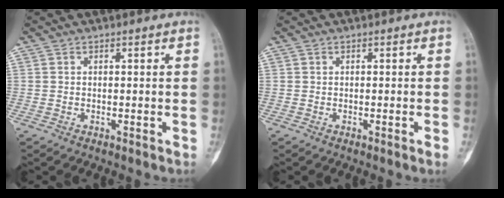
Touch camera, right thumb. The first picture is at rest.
{"total": 0.6, "force": [-0.3, -0.1, 0.5], "torque": [-0.009, 0.000, -0.004]}